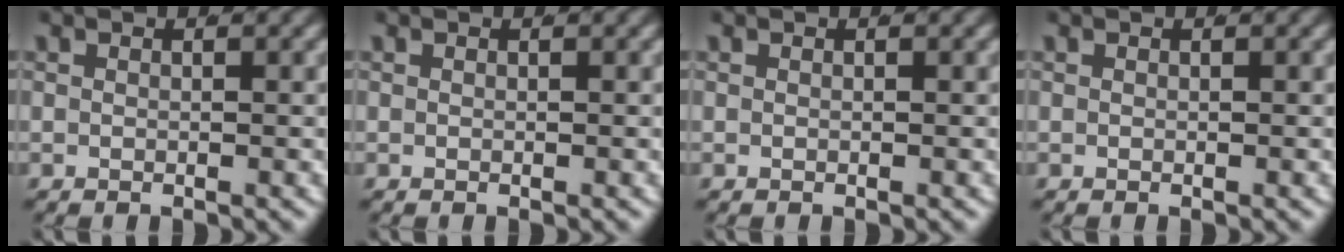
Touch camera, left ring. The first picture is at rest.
{"total": 0.0}
{"total": 0.0}
{"total": 0.0}